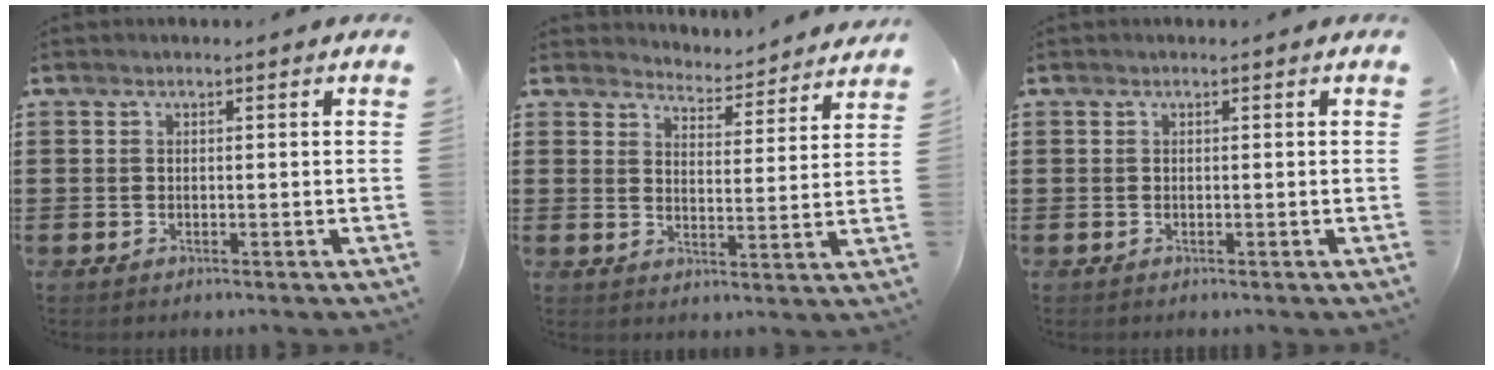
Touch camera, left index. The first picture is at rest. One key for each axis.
{"total": 3.9, "fx": 3.9, "fy": 0.1, "fz": -0.3, "tx": -0.010, "ty": -0.038, "tz": 0.062}
{"total": 0.0}